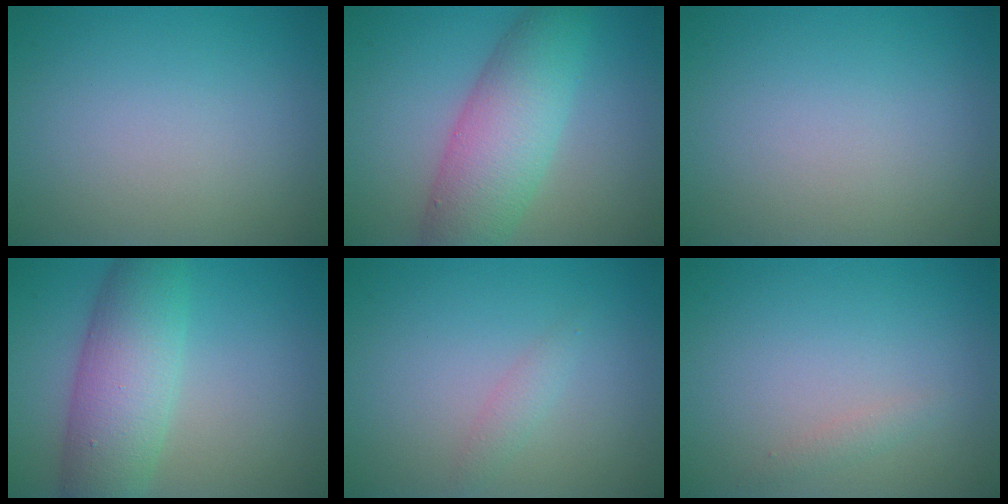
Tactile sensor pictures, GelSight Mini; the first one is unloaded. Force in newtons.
{"total": 7.4, "press": 7.4, "slide": 0.2}
{"total": 0.0}
{"total": 7.1, "press": 7.1, "slide": 0.1}
{"total": 1.2, "press": 1.2, "slide": 0.0}
{"total": 0.8, "press": 0.8, "slide": 0.0}